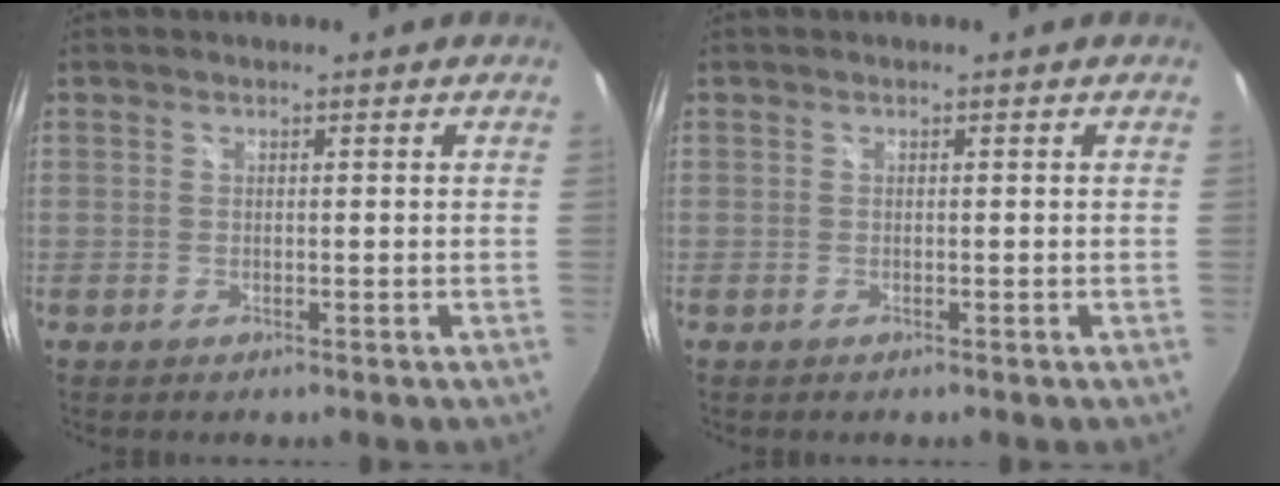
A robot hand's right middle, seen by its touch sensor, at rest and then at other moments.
{"total": 0.0}